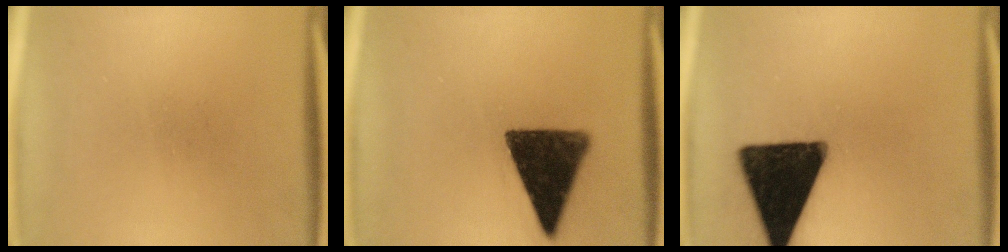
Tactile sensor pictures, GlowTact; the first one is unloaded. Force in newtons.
{"total": 14.3}
{"total": 18.8}